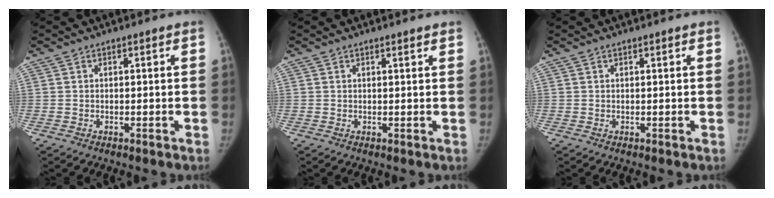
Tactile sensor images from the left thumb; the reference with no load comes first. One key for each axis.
{"total": 1.2, "fx": 1.1, "fy": 0.1, "fz": 0.6, "tx": -0.005, "ty": -0.002, "tz": 0.016}
{"total": 0.0}